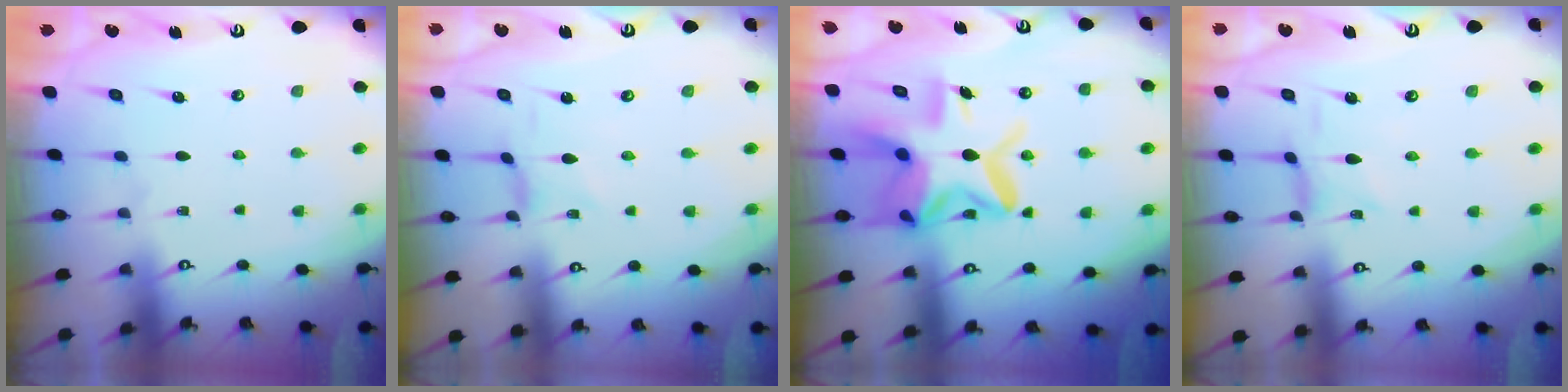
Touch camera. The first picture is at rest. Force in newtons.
{"total": 0.0}
{"total": 16.0, "press": 15.8, "slide": 2.2}
{"total": 0.5, "press": 0.5, "slide": 0.1}